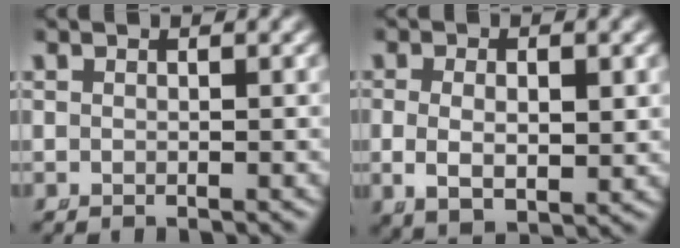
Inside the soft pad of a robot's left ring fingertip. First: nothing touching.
{"total": 4.1, "force": [-0.3, 2.4, 3.4], "torque": [-0.071, -0.021, 0.012]}